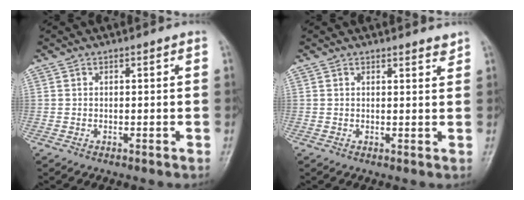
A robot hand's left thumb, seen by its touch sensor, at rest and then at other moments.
{"total": 1.6, "force": [1.5, 0.3, 0.4], "torque": [0.001, -0.013, 0.018]}